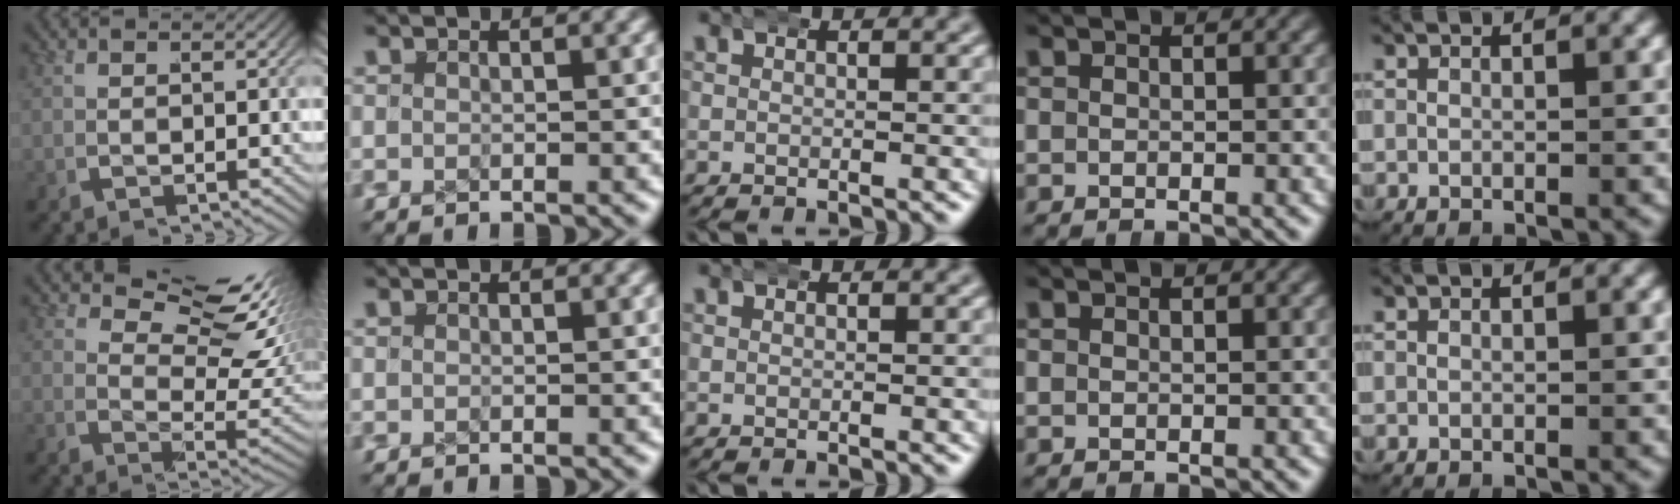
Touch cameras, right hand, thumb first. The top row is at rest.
{"thumb": {"total": 7.6, "force": [5.1, 2.8, 4.9], "torque": [-0.065, 0.010, 0.072]}}